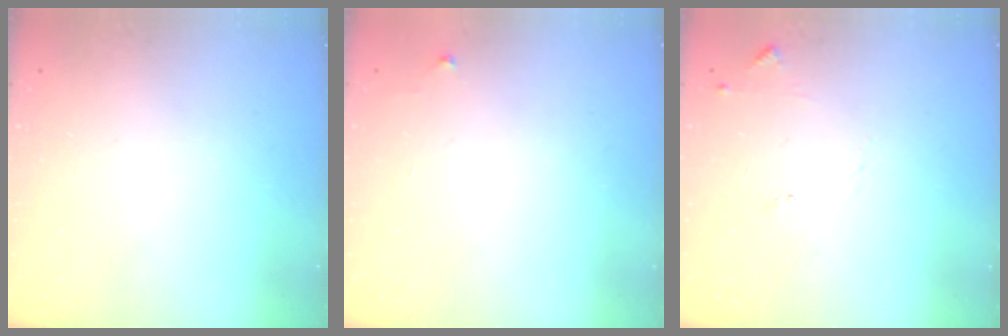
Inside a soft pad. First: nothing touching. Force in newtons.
{"total": 3.2, "press": 3.2, "slide": 0.5}
{"total": 6.7, "press": 6.6, "slide": 0.6}